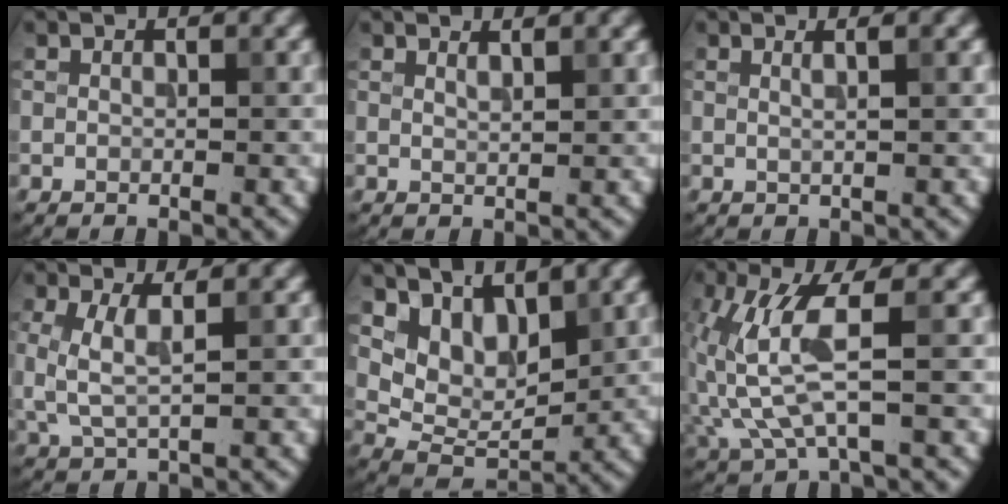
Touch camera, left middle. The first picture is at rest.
{"total": 1.1, "force": [1.0, -0.2, 0.4], "torque": [-0.010, 0.005, 0.017]}
{"total": 1.5, "force": [0.6, 0.1, 1.3], "torque": [-0.021, 0.005, 0.003]}
{"total": 3.0, "force": [0.4, 0.8, 2.9], "torque": [-0.074, -0.001, 0.012]}
{"total": 4.3, "force": [2.7, 2.4, 2.3], "torque": [-0.051, -0.013, 0.049]}
{"total": 6.0, "force": [0.2, 1.6, 5.8], "torque": [-0.148, -0.003, 0.011]}